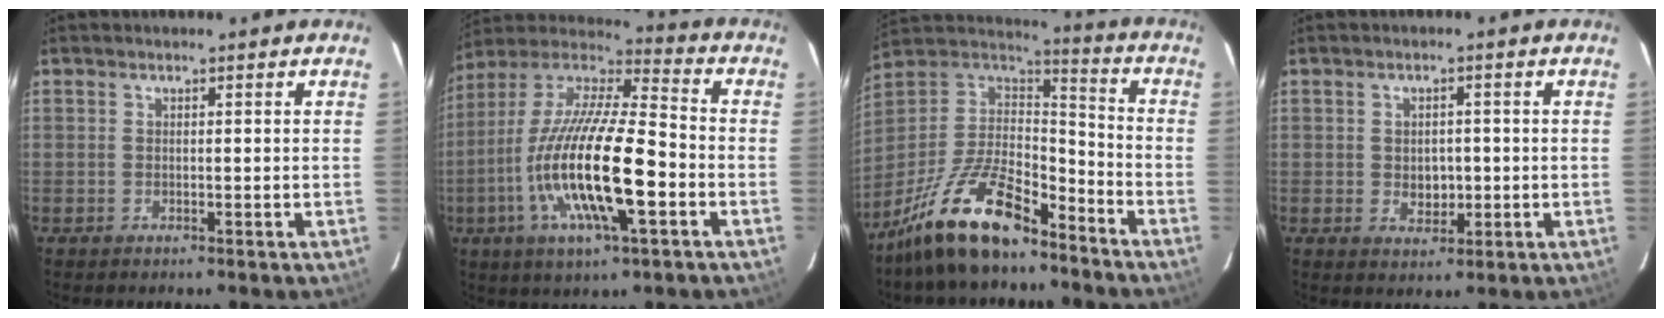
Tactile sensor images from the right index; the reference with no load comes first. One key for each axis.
{"total": 22.1, "fx": -6.4, "fy": 5.3, "fz": 20.5, "tx": -0.392, "ty": -0.023, "tz": -0.125}
{"total": 19.5, "fx": -13.6, "fy": 6.8, "fz": 12.1, "tx": -0.252, "ty": -0.004, "tz": -0.248}
{"total": 3.9, "fx": -0.4, "fy": 3.0, "fz": 2.5, "tx": -0.040, "ty": 0.001, "tz": -0.001}